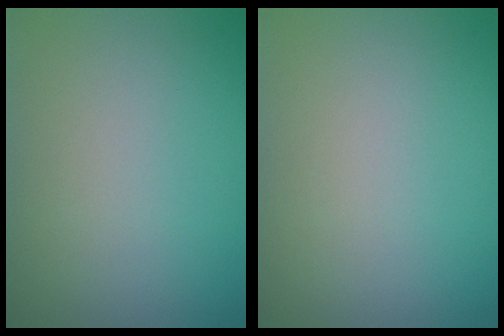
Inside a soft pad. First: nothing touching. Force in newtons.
{"total": 0.0}